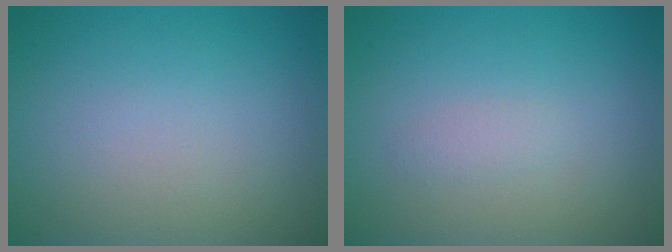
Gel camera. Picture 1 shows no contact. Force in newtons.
{"total": 0.8, "press": 0.8, "slide": 0.1}